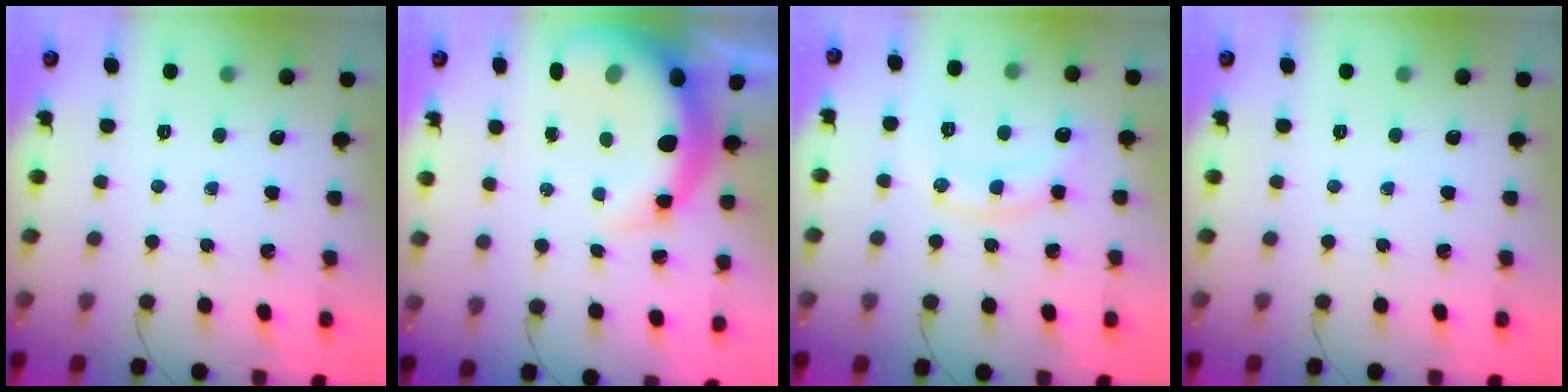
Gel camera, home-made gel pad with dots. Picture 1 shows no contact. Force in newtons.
{"total": 10.9, "press": 10.5, "slide": 3.0}
{"total": 11.8, "press": 11.8, "slide": 0.8}
{"total": 0.0}